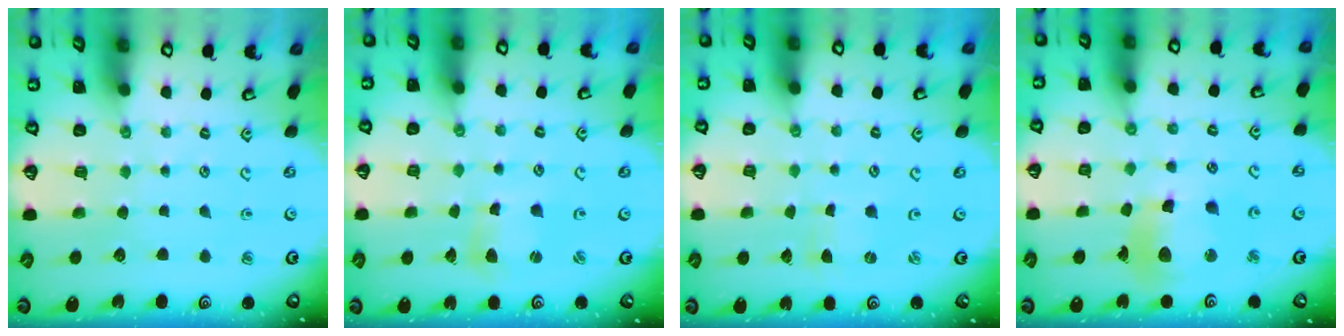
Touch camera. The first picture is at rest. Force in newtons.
{"total": 3.6, "press": 3.6, "slide": 0.5}
{"total": 0.0}
{"total": 12.7, "press": 12.6, "slide": 1.7}